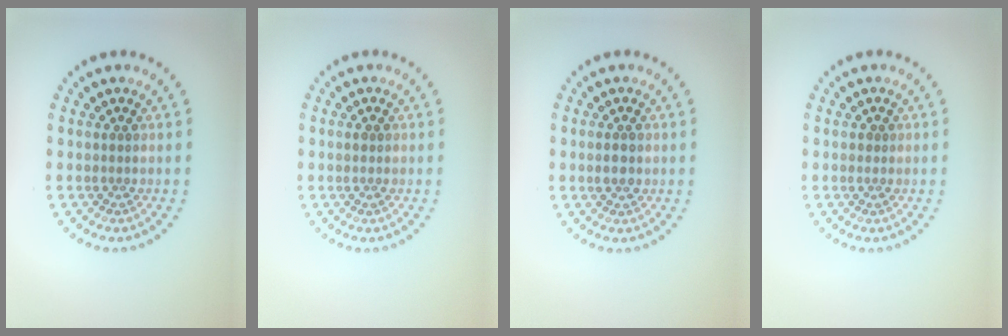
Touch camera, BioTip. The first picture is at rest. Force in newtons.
{"total": 0.7, "press": 0.7, "slide": 0.2}
{"total": 1.4, "press": 1.4, "slide": 0.2}
{"total": 0.7, "press": 0.7, "slide": 0.1}